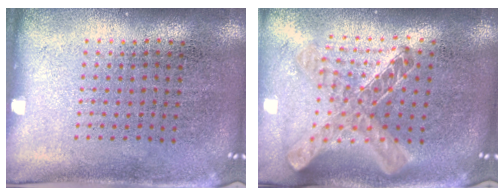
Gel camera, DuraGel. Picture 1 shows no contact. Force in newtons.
{"total": 1.2, "press": 1.1, "slide": 0.5}